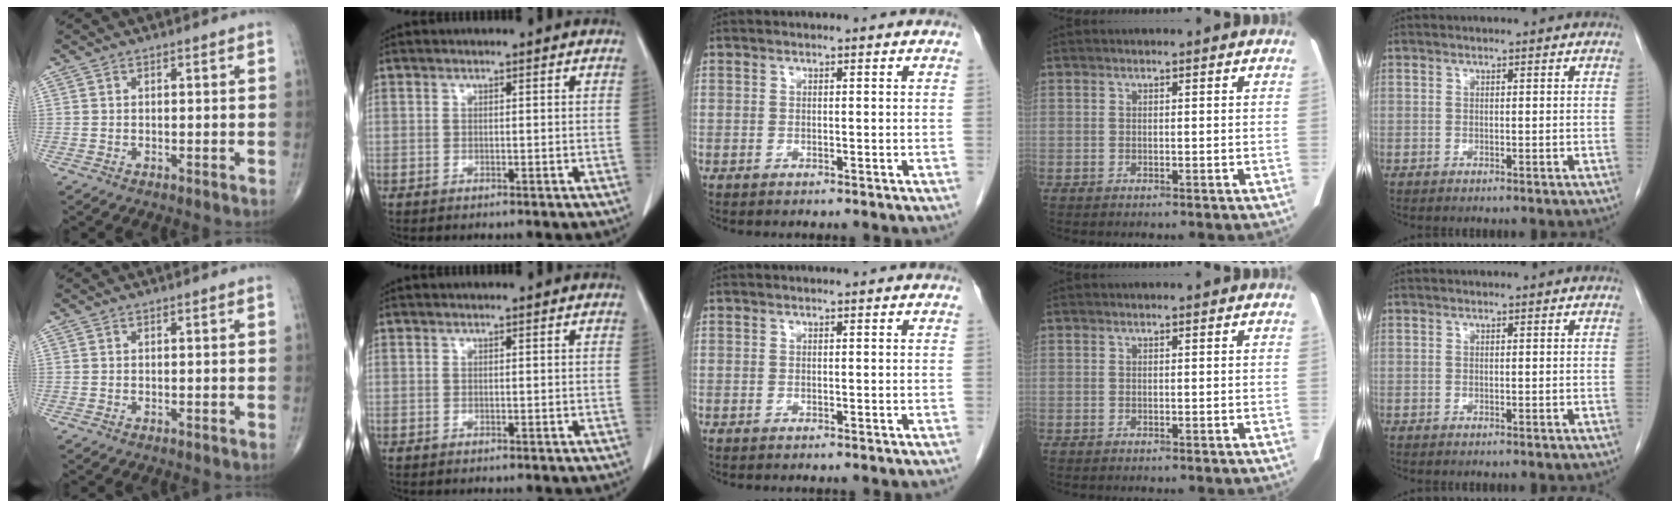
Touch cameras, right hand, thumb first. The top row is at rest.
{}